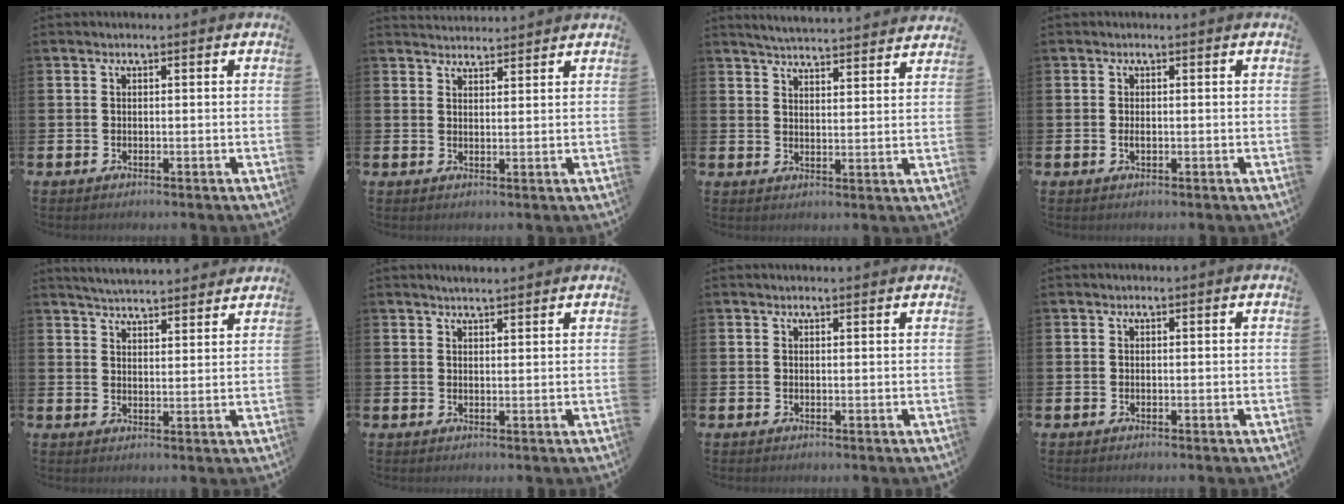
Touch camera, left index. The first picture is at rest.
{"total": 2.5, "force": [2.4, 0.3, -0.2], "torque": [0.000, -0.013, 0.045]}
{"total": 4.6, "force": [4.6, 0.0, 0.4], "torque": [-0.017, -0.034, 0.081]}
{"total": 0.9, "force": [0.0, 0.4, 0.8], "torque": [-0.019, 0.004, -0.001]}
{"total": 4.6, "force": [4.6, 0.2, 0.2], "torque": [-0.012, -0.028, 0.081]}
{"total": 2.3, "force": [2.3, 0.2, 0.3], "torque": [-0.008, -0.005, 0.041]}
{"total": 0.7, "force": [0.6, 0.0, 0.1], "torque": [0.009, -0.004, 0.010]}
{"total": 0.0}